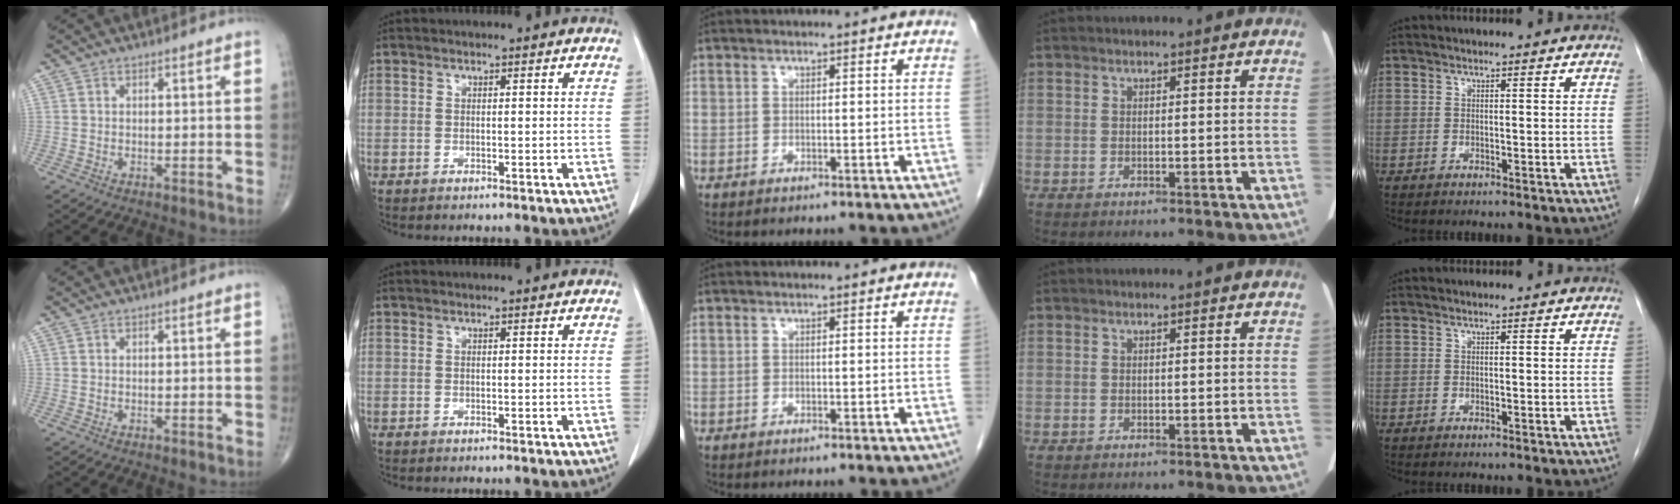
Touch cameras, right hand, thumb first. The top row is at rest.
{}